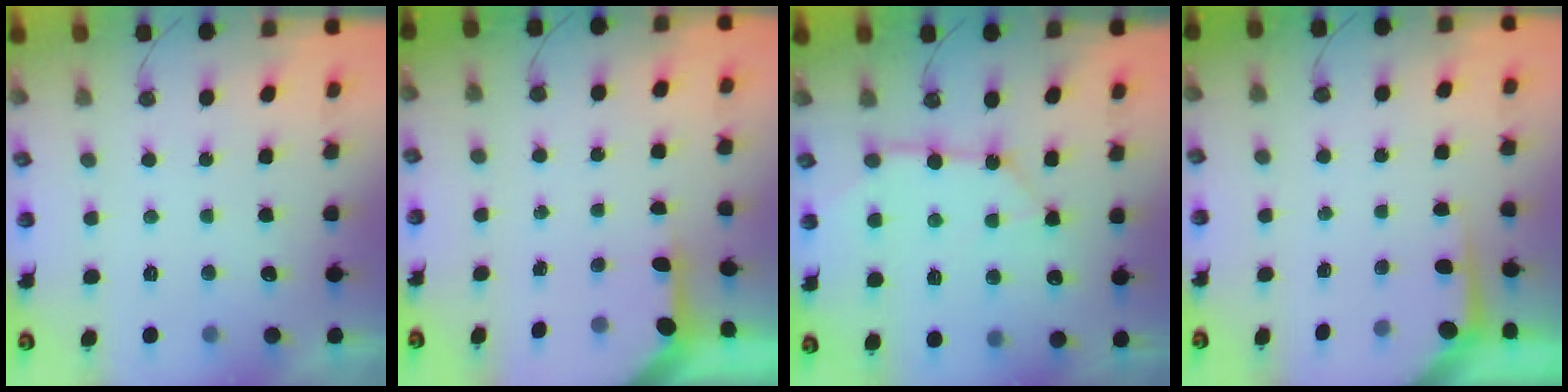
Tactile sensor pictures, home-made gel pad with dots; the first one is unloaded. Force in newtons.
{"total": 3.2, "press": 3.2, "slide": 0.3}
{"total": 11.4, "press": 11.3, "slide": 1.1}
{"total": 3.7, "press": 3.7, "slide": 0.4}